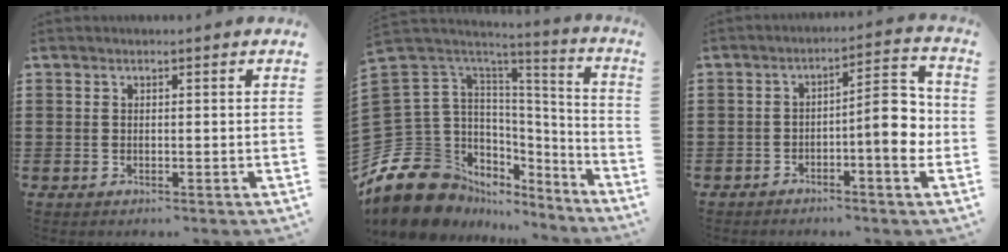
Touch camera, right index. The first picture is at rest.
{"total": 13.8, "force": [-8.3, 9.2, 6.0], "torque": [-0.171, -0.023, -0.148]}
{"total": 8.4, "force": [-1.7, 2.3, 7.9], "torque": [-0.101, -0.007, -0.034]}